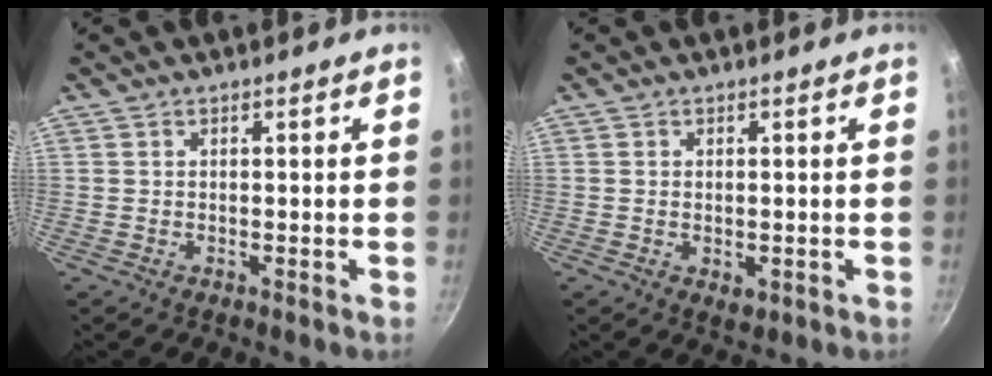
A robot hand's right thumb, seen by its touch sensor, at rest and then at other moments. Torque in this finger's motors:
{"motor_torque": [-0.17, 0.19, -0.20, 0.30, 0.04]}